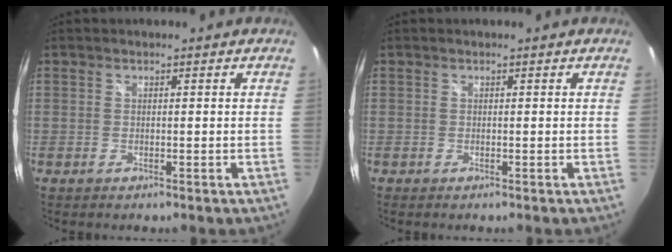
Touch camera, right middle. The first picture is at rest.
{"total": 0.0}